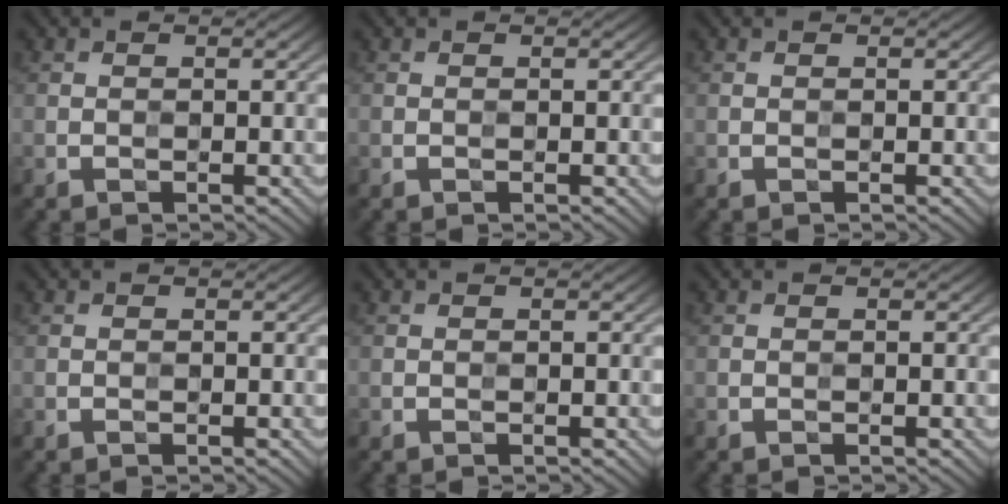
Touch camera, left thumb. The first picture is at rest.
{"total": 0.0}
{"total": 0.0}
{"total": 0.0}
{"total": 0.0}
{"total": 0.0}